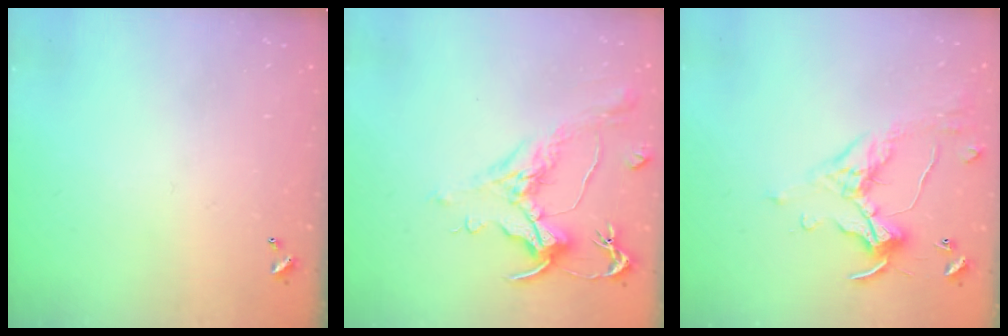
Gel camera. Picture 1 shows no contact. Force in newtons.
{"total": 1.6, "press": 0.7, "slide": 1.4}
{"total": 1.5, "press": 1.5, "slide": 0.2}